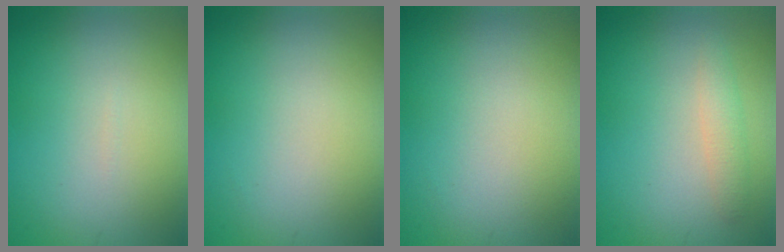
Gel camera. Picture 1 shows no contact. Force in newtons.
{"total": 0.0}
{"total": 0.0}
{"total": 1.6, "press": 1.6, "slide": 0.0}